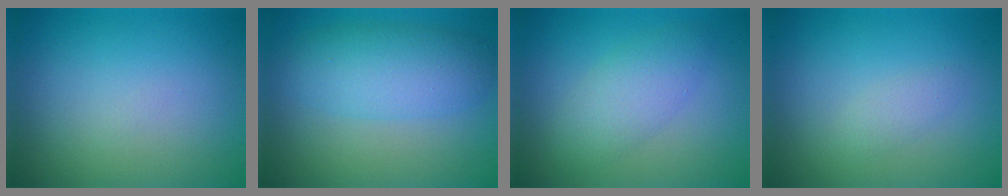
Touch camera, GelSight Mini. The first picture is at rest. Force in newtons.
{"total": 5.1, "press": 5.1, "slide": 0.1}
{"total": 3.4, "press": 3.4, "slide": 0.1}
{"total": 1.2, "press": 1.2, "slide": 0.0}